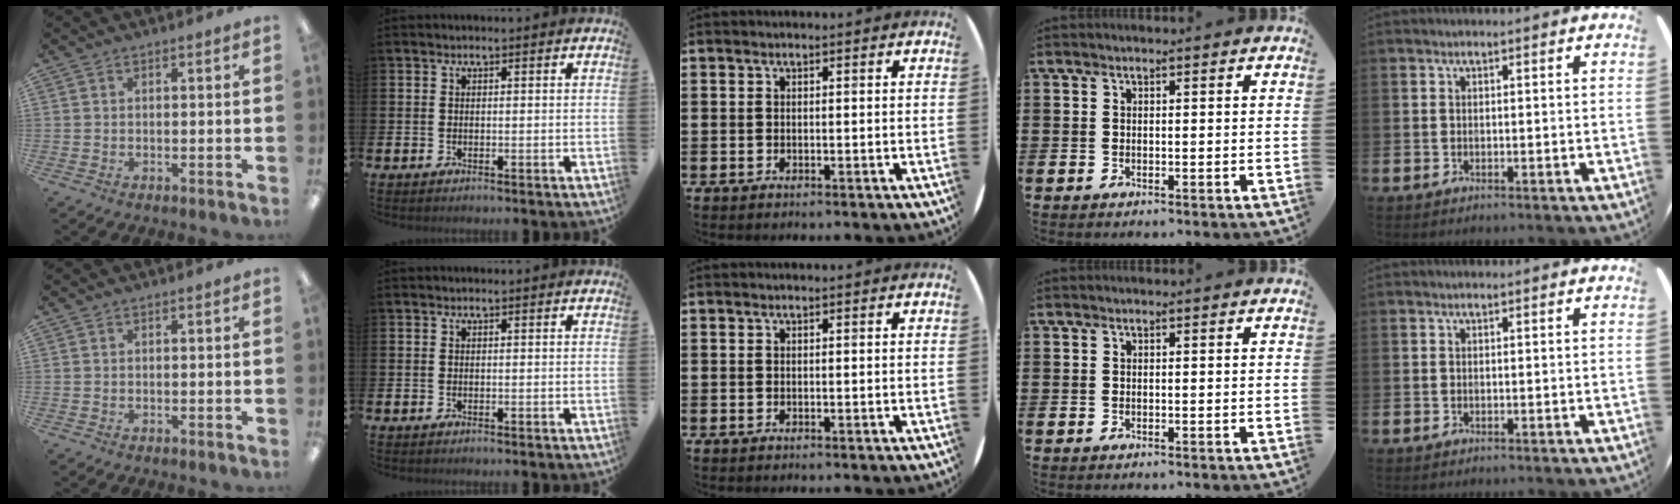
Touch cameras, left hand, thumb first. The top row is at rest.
{}